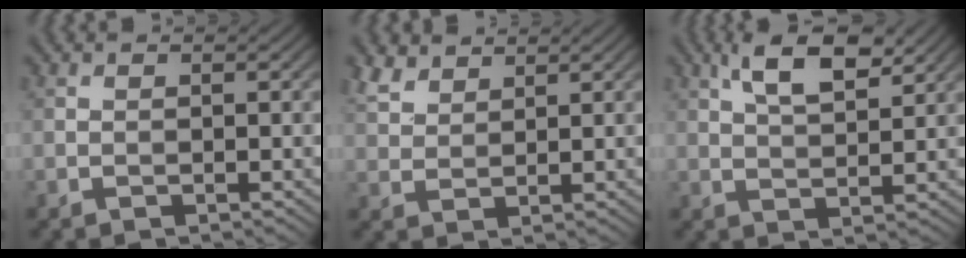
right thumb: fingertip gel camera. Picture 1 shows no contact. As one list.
[{"total": 4.0, "force": [3.1, 1.8, 1.8], "torque": [-0.049, 0.010, 0.070]}, {"total": 6.9, "force": [3.8, 2.6, 5.1], "torque": [-0.102, 0.008, 0.073]}]